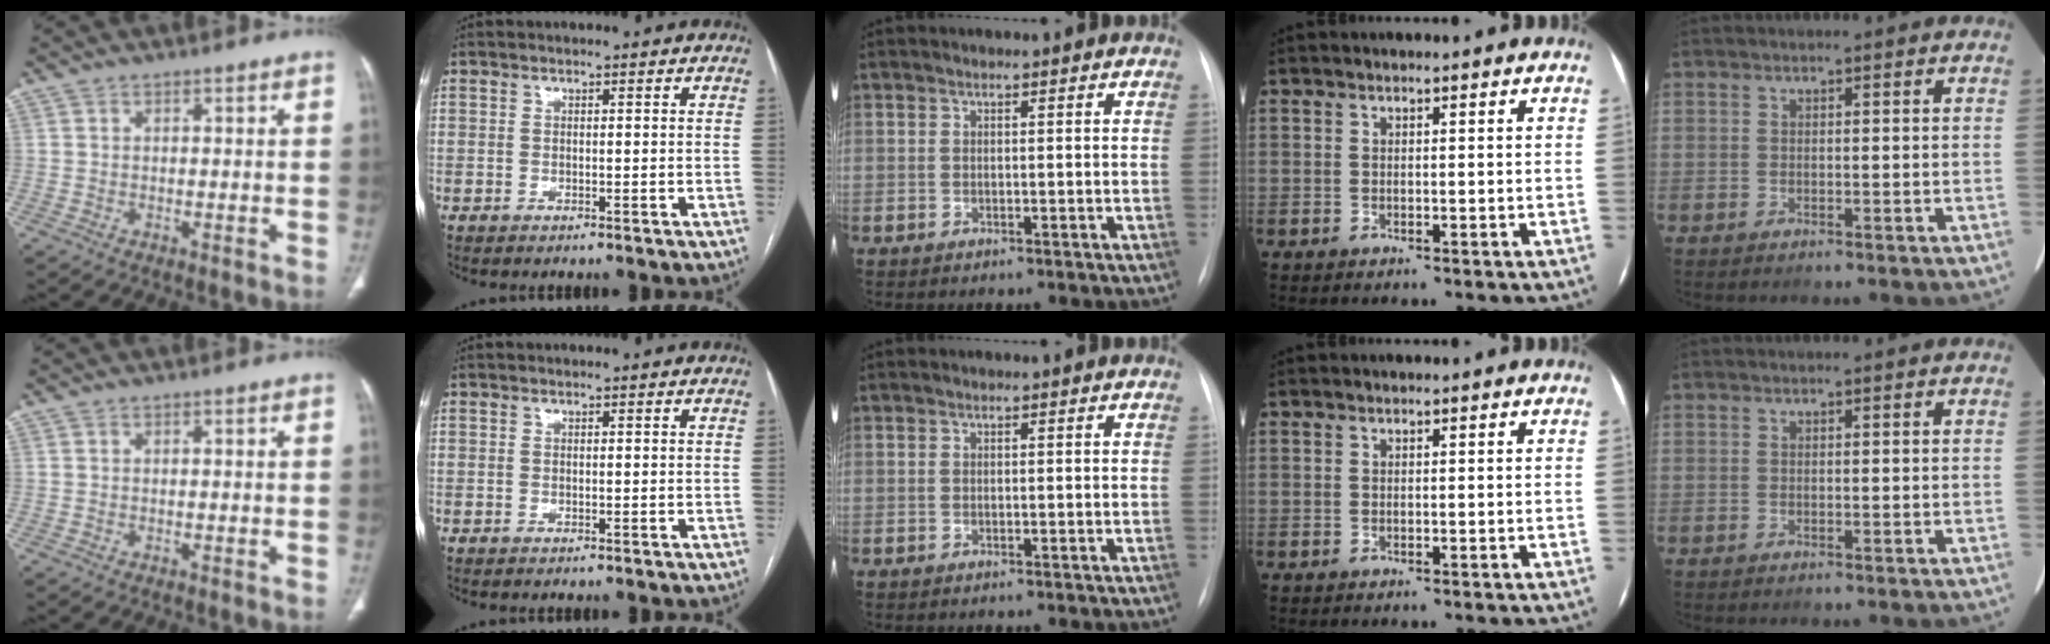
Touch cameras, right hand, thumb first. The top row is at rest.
{}